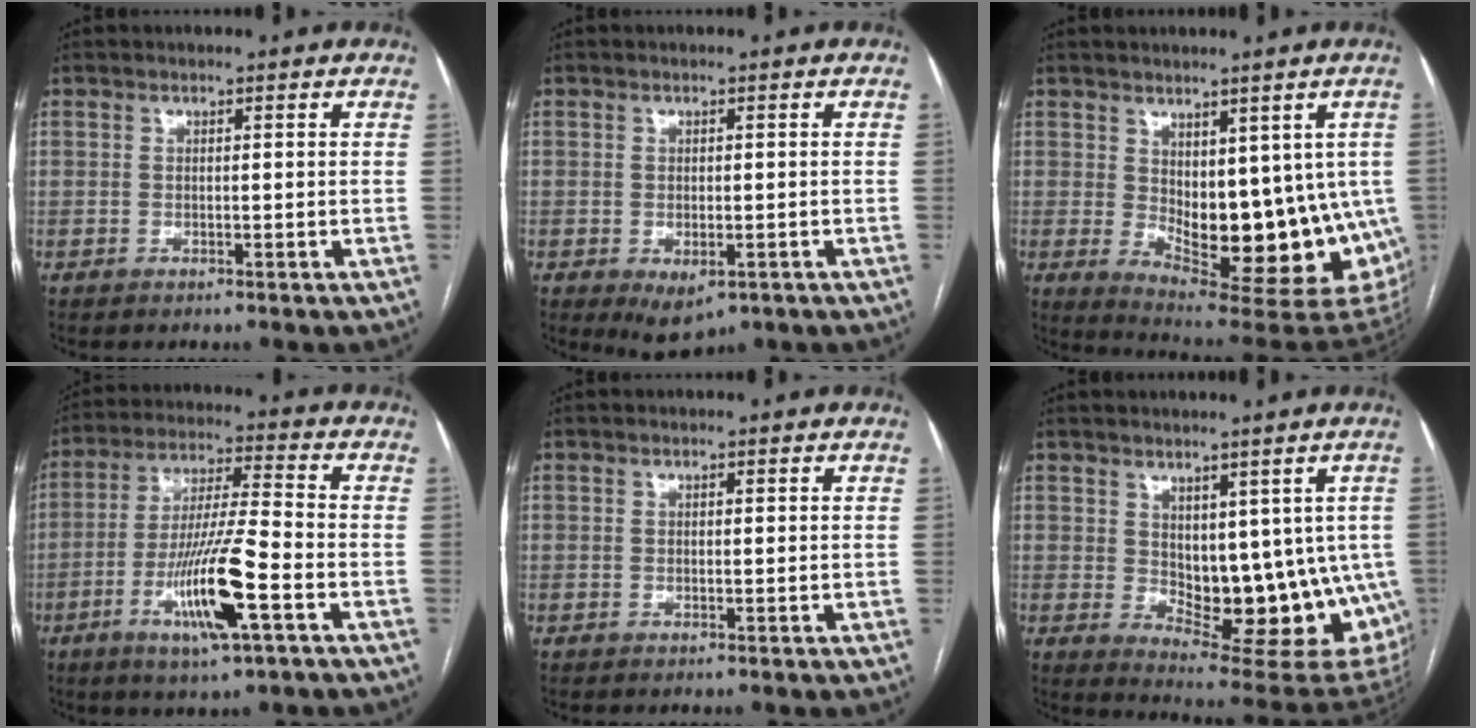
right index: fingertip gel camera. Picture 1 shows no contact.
{"total": 4.4, "force": [-1.8, 2.3, 3.3], "torque": [-0.045, -0.008, -0.011]}
{"total": 17.6, "force": [-1.7, 8.0, 15.6], "torque": [-0.154, -0.013, -0.002]}
{"total": 13.6, "force": [-5.1, 0.7, 12.6], "torque": [-0.242, -0.012, -0.092]}
{"total": 0.6, "force": [0.2, 0.2, 0.5], "torque": [-0.007, 0.000, 0.003]}
{"total": 15.8, "force": [-0.2, 8.1, 13.6], "torque": [-0.144, -0.010, 0.018]}